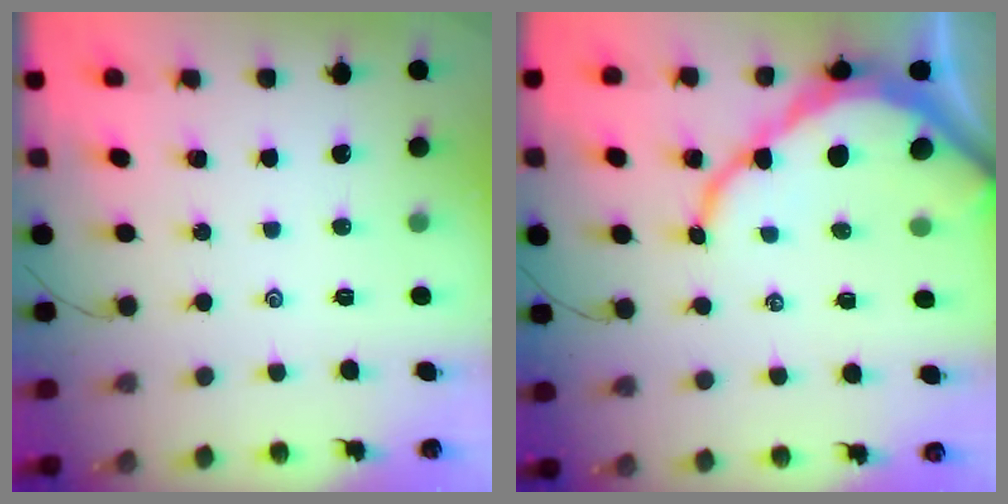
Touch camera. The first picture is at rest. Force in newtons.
{"total": 11.9, "press": 11.8, "slide": 1.1}